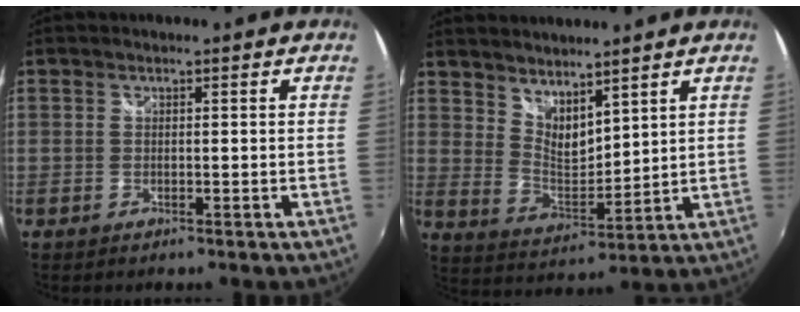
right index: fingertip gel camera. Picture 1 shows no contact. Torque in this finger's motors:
{"motor_torque": [0.09, 0.30, 0.04, 0.01]}